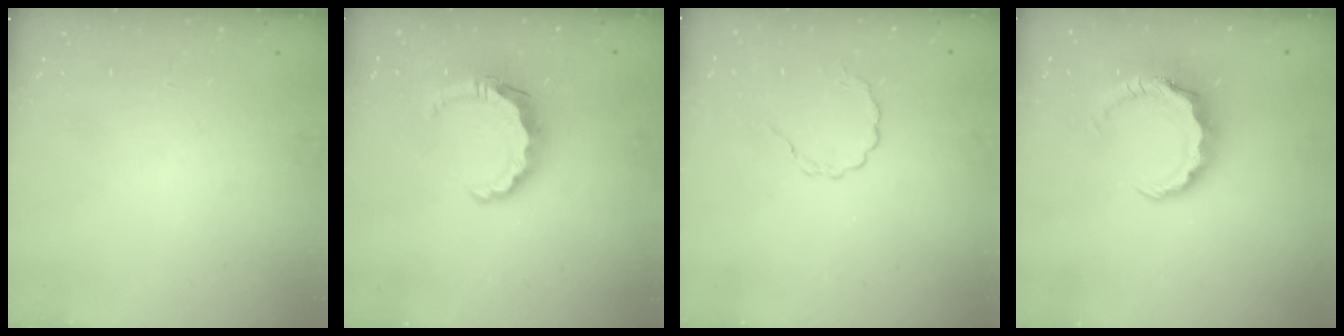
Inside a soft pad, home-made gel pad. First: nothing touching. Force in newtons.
{"total": 8.1, "press": 8.0, "slide": 1.1}
{"total": 2.9, "press": 2.6, "slide": 1.1}
{"total": 7.8, "press": 7.8, "slide": 0.6}